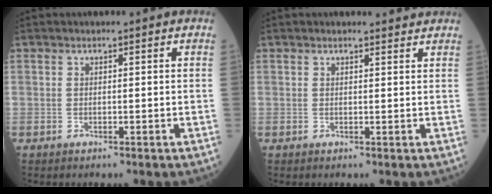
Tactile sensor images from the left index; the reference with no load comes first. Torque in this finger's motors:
{"motor_torque": [0.03, -0.03, 0.02, -0.01]}